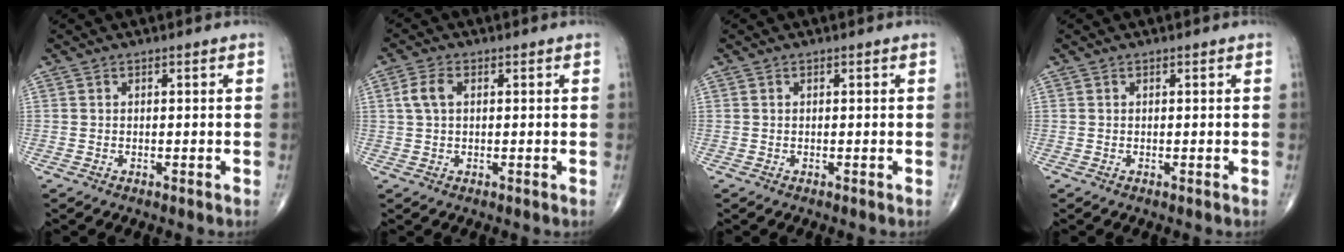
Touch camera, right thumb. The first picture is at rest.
{"total": 3.8, "force": [0.9, 2.3, 2.9], "torque": [-0.069, 0.009, 0.016]}
{"total": 0.0}
{"total": 0.0}